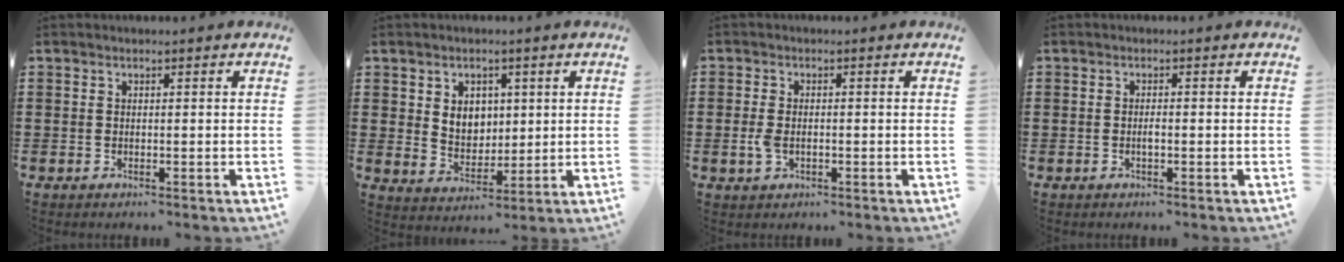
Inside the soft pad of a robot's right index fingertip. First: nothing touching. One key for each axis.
{"total": 4.6, "fx": 1.6, "fy": 3.8, "fz": 2.0, "tx": -0.040, "ty": 0.004, "tz": 0.026}
{"total": 2.6, "fx": -0.5, "fy": 1.5, "fz": 2.0, "tx": -0.055, "ty": -0.004, "tz": -0.014}
{"total": 1.1, "fx": -0.3, "fy": 0.3, "fz": 1.0, "tx": -0.020, "ty": -0.001, "tz": -0.005}